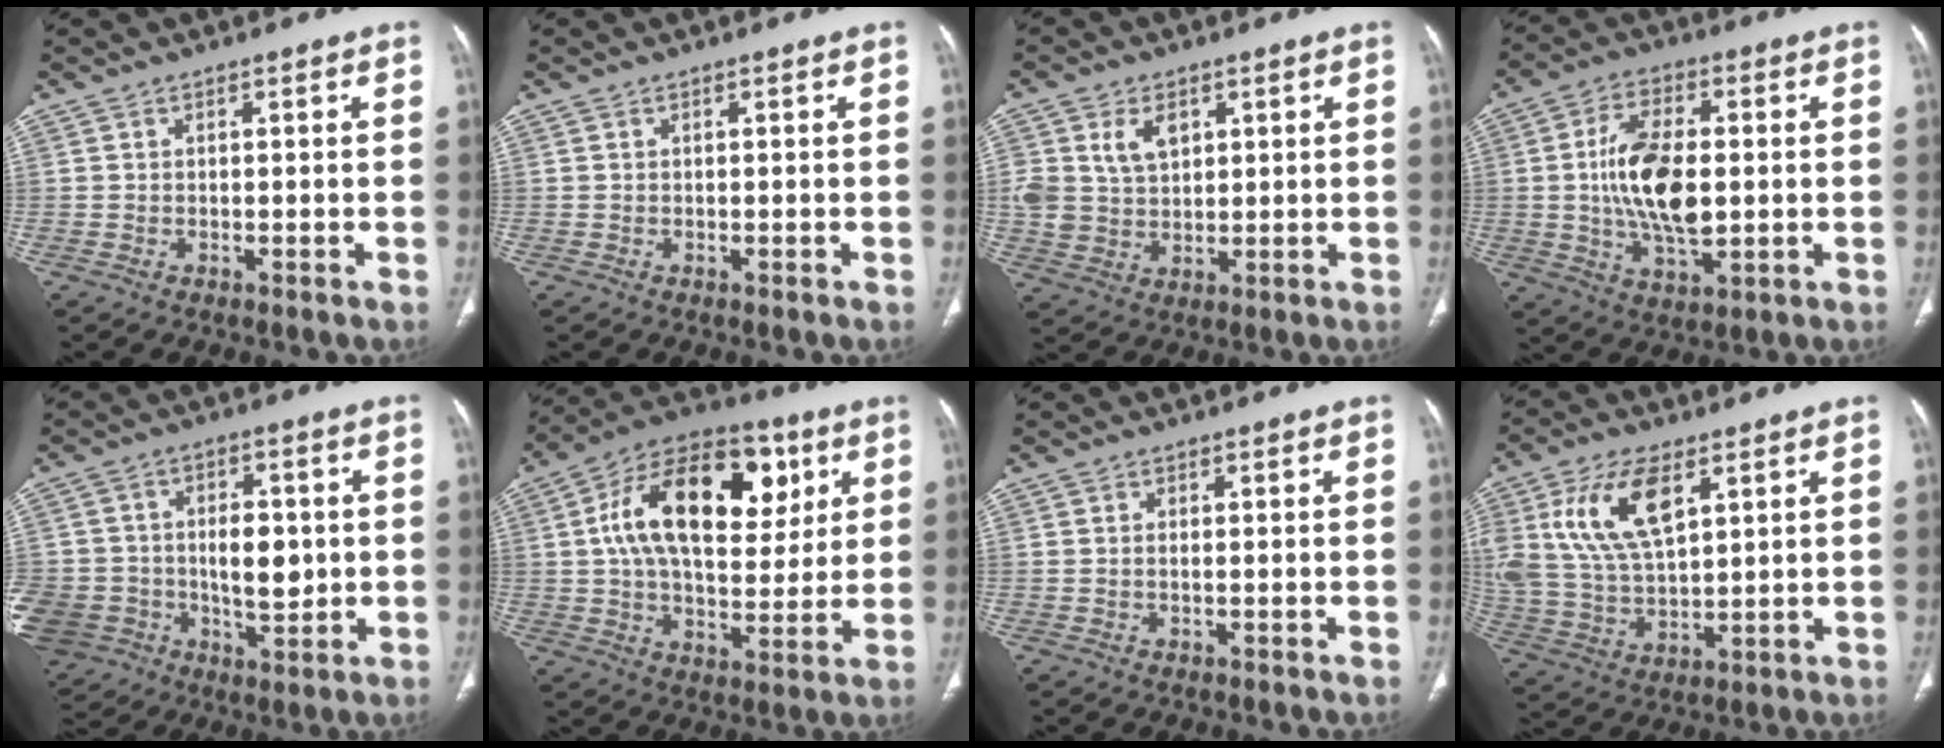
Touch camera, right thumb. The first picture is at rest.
{"total": 0.0}
{"total": 7.6, "force": [2.9, 5.3, 4.7], "torque": [-0.073, -0.011, 0.066]}
{"total": 14.6, "force": [0.3, 7.4, 12.6], "torque": [-0.224, -0.002, 0.008]}
{"total": 20.0, "force": [-1.7, 15.6, 12.4], "torque": [-0.232, 0.019, -0.001]}
{"total": 24.0, "force": [6.7, 13.6, 18.6], "torque": [-0.279, 0.007, 0.100]}
{"total": 0.6, "force": [0.1, 0.2, 0.6], "torque": [-0.017, 0.002, 0.004]}
{"total": 16.0, "force": [6.4, 8.0, 12.3], "torque": [-0.241, -0.014, 0.130]}